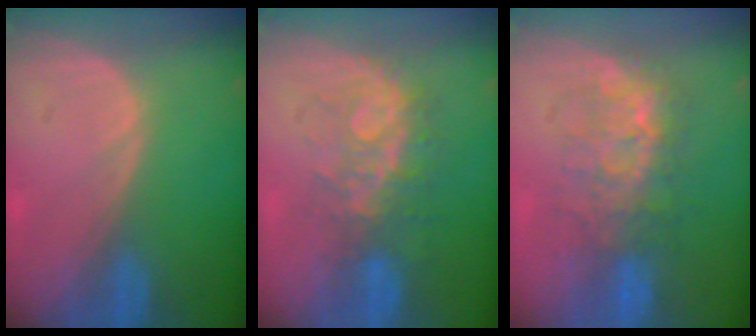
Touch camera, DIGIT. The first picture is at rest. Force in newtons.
{"total": 7.7, "press": 7.1, "slide": 3.1}
{"total": 7.8, "press": 7.6, "slide": 1.5}